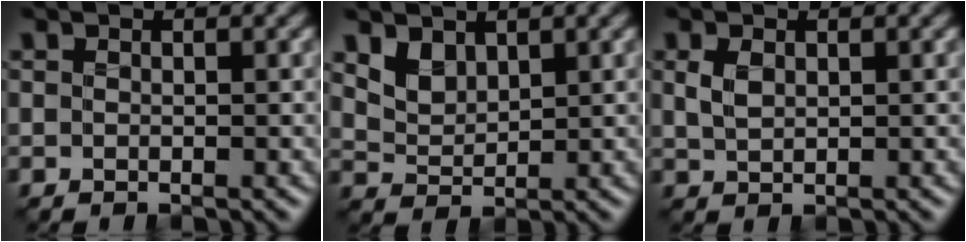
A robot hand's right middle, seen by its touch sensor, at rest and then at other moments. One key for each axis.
{"total": 2.3, "fx": 1.5, "fy": 1.4, "fz": 1.1, "tx": -0.031, "ty": -0.008, "tz": 0.033}
{"total": 1.4, "fx": 0.4, "fy": 0.9, "fz": 1.0, "tx": -0.030, "ty": -0.003, "tz": 0.013}